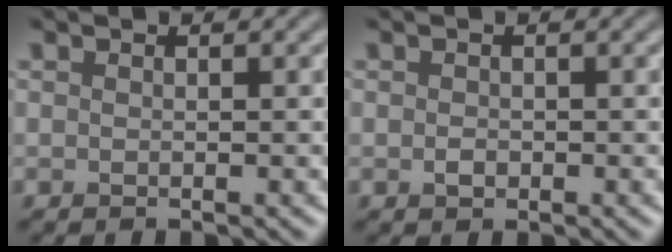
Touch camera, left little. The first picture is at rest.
{"total": 0.9, "force": [-0.2, 0.7, 0.5], "torque": [-0.010, 0.000, -0.006]}